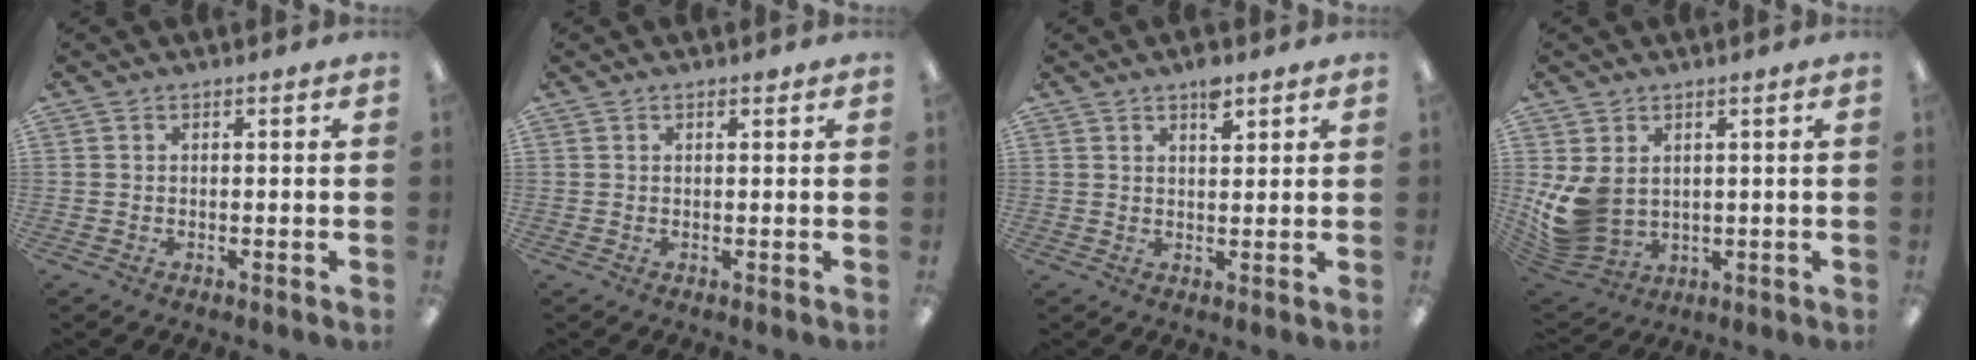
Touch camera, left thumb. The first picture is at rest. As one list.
[{"total": 0.8, "force": [0.6, 0.3, 0.5], "torque": [-0.002, -0.003, 0.009]}, {"total": 4.2, "force": [2.9, 1.8, 2.4], "torque": [-0.028, -0.013, 0.047]}, {"total": 10.4, "force": [1.1, 8.1, 6.4], "torque": [-0.155, -0.011, 0.023]}]